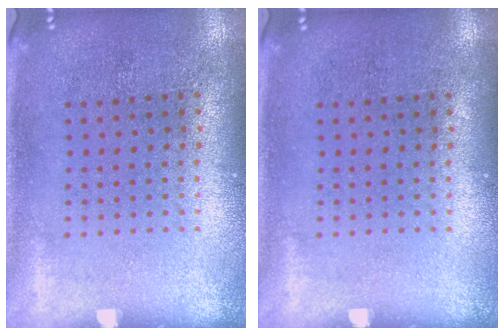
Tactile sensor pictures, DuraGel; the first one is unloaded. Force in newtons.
{"total": 0.0}